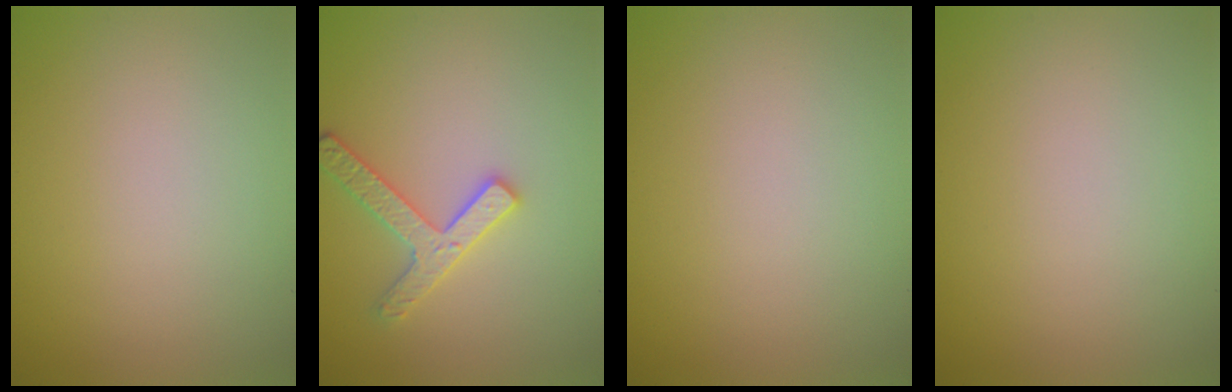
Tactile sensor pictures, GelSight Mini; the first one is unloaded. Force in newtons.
{"total": 2.9, "press": 2.8, "slide": 0.6}
{"total": 0.0}
{"total": 0.0}